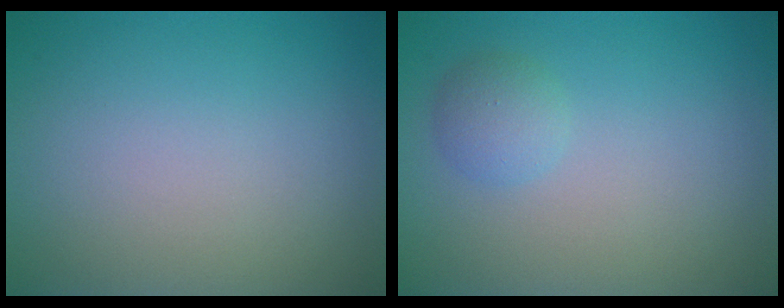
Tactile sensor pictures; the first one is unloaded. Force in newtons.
{"total": 1.7, "press": 1.7, "slide": 0.1}